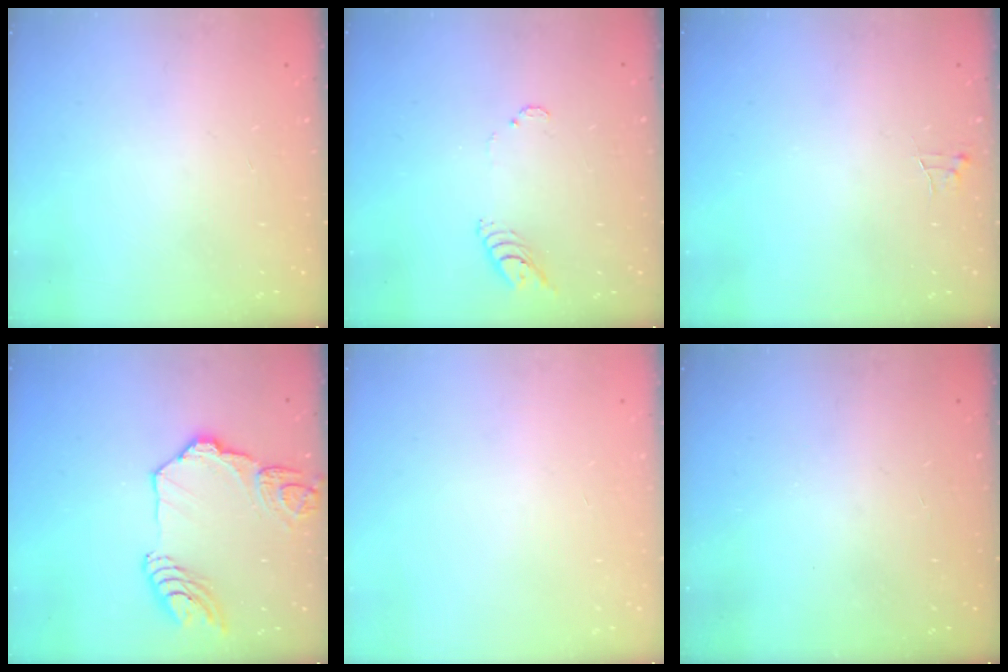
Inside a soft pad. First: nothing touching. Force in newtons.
{"total": 4.7, "press": 4.7, "slide": 0.5}
{"total": 4.0, "press": 4.0, "slide": 0.4}
{"total": 15.3, "press": 15.3, "slide": 1.5}
{"total": 0.0}
{"total": 0.0}